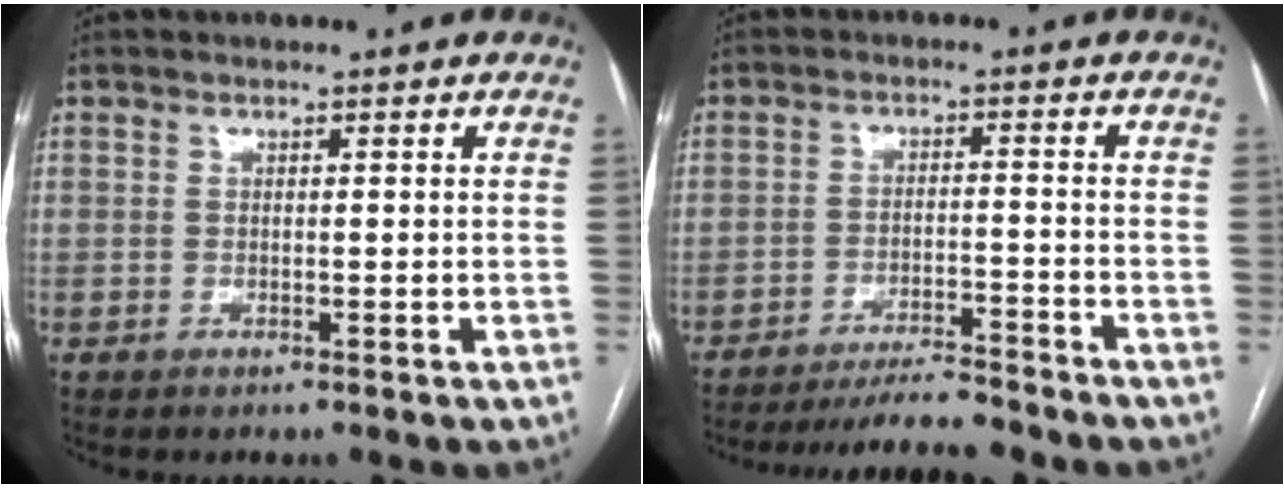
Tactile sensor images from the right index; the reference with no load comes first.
{"total": 9.8, "force": [-9.2, 0.0, 3.2], "torque": [-0.039, -0.012, -0.144]}